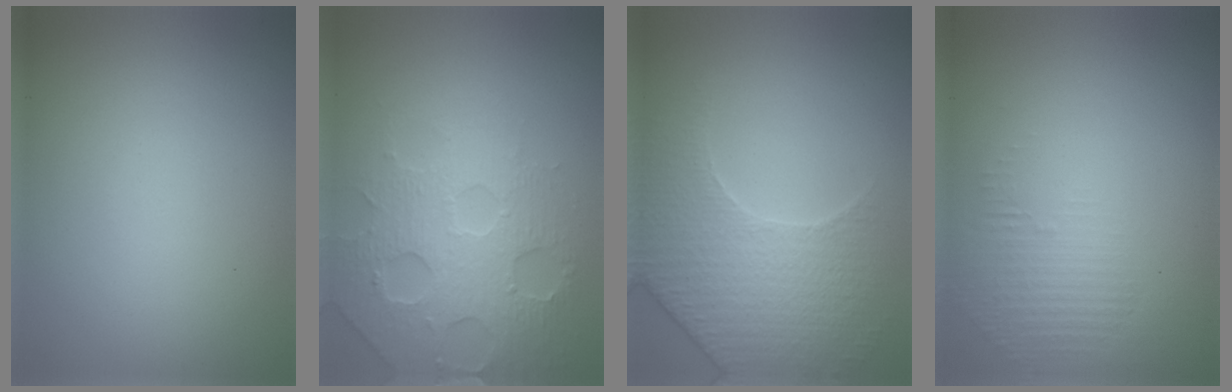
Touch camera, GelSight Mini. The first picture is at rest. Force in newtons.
{"total": 4.6, "press": 4.5, "slide": 1.0}
{"total": 3.9, "press": 3.7, "slide": 0.9}
{"total": 1.4, "press": 0.1, "slide": 1.4}